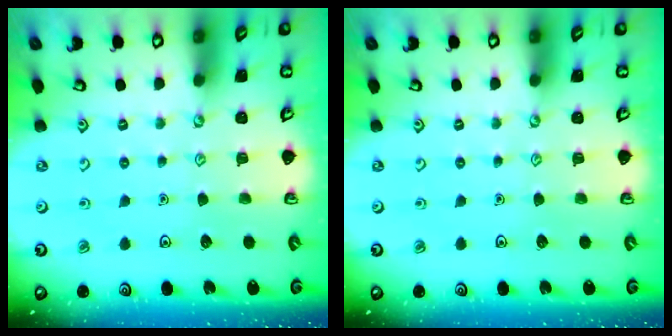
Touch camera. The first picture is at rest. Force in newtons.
{"total": 0.0}